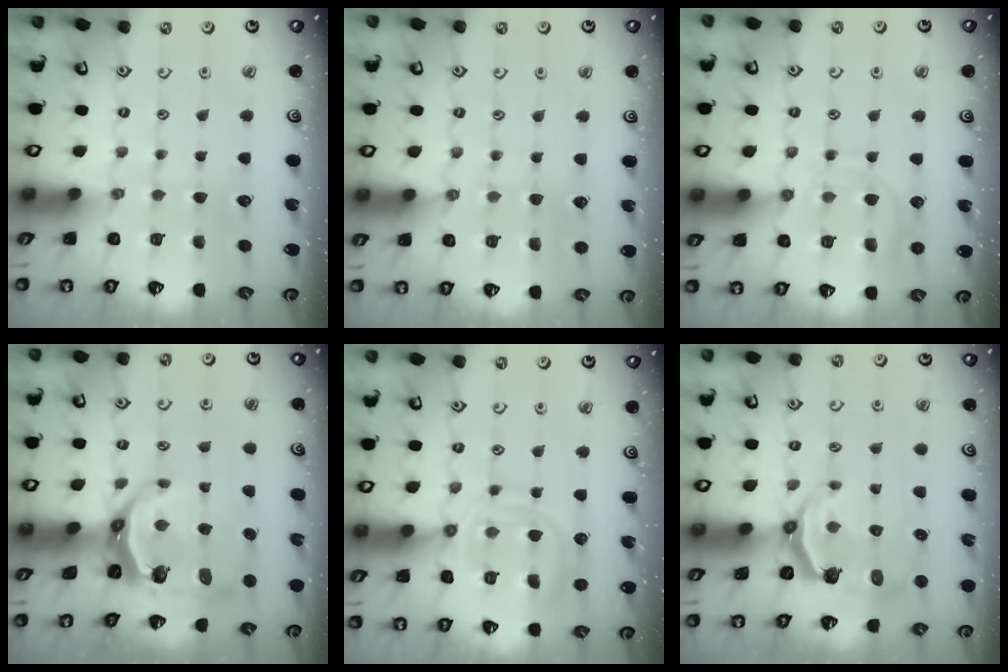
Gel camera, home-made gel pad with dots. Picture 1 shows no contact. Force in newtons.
{"total": 2.7, "press": 2.7, "slide": 0.5}
{"total": 11.3, "press": 11.2, "slide": 0.9}
{"total": 8.8, "press": 7.8, "slide": 3.9}
{"total": 11.8, "press": 11.8, "slide": 1.1}
{"total": 4.1, "press": 2.6, "slide": 3.2}